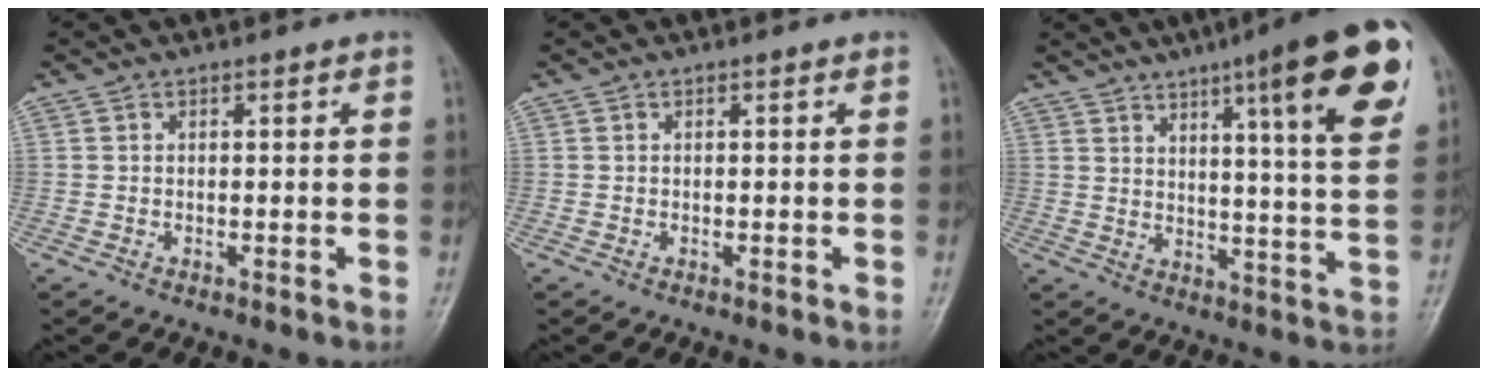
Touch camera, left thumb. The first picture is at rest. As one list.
[{"total": 0.0}, {"total": 20.5, "force": [10.3, 4.2, 17.2], "torque": [-0.213, -0.030, 0.142]}]